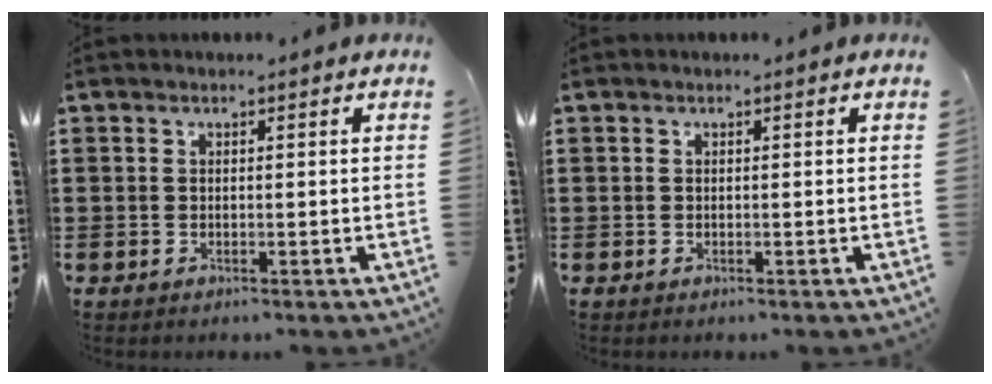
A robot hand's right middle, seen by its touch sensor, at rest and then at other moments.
{"total": 0.0}